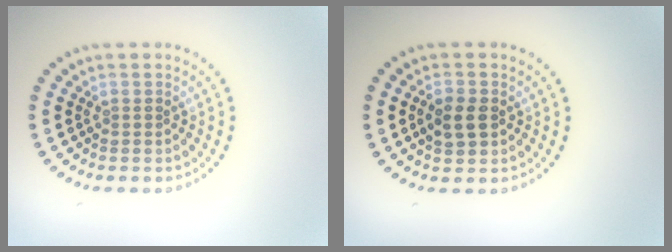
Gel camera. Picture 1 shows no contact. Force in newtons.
{"total": 2.6, "press": 2.6, "slide": 0.1}